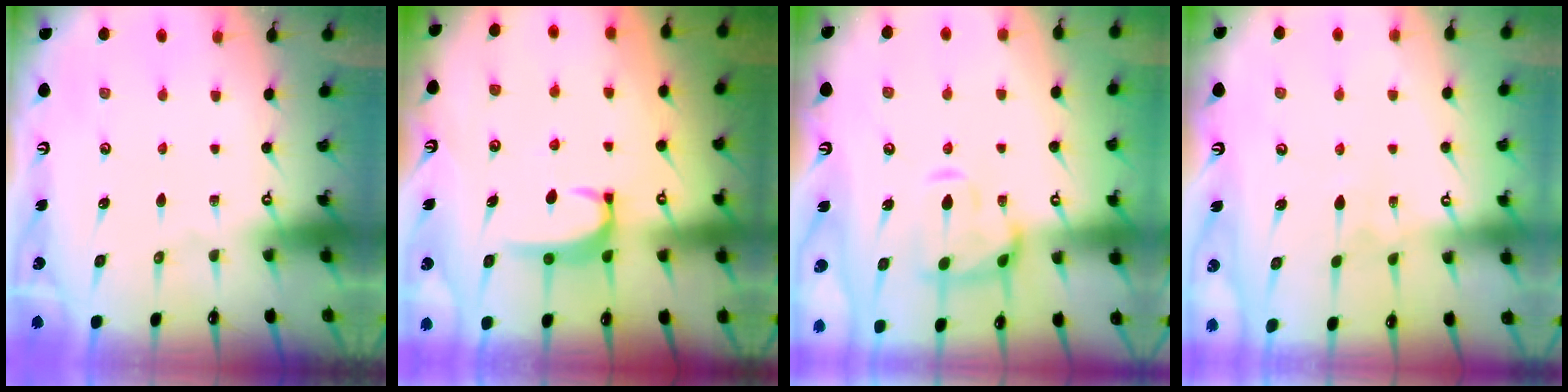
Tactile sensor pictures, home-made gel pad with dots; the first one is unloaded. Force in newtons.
{"total": 2.8, "press": 2.8, "slide": 0.4}
{"total": 4.5, "press": 4.3, "slide": 1.3}
{"total": 3.7, "press": 3.7, "slide": 0.2}